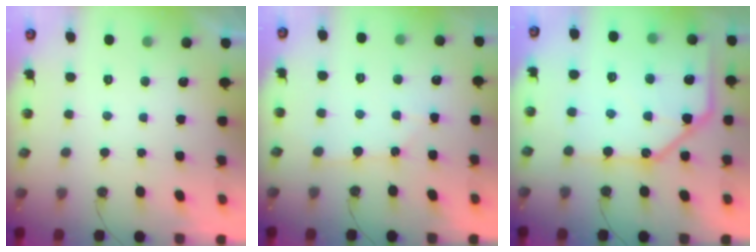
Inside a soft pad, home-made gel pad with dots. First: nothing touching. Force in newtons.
{"total": 3.0, "press": 2.9, "slide": 0.4}
{"total": 20.2, "press": 20.0, "slide": 2.5}